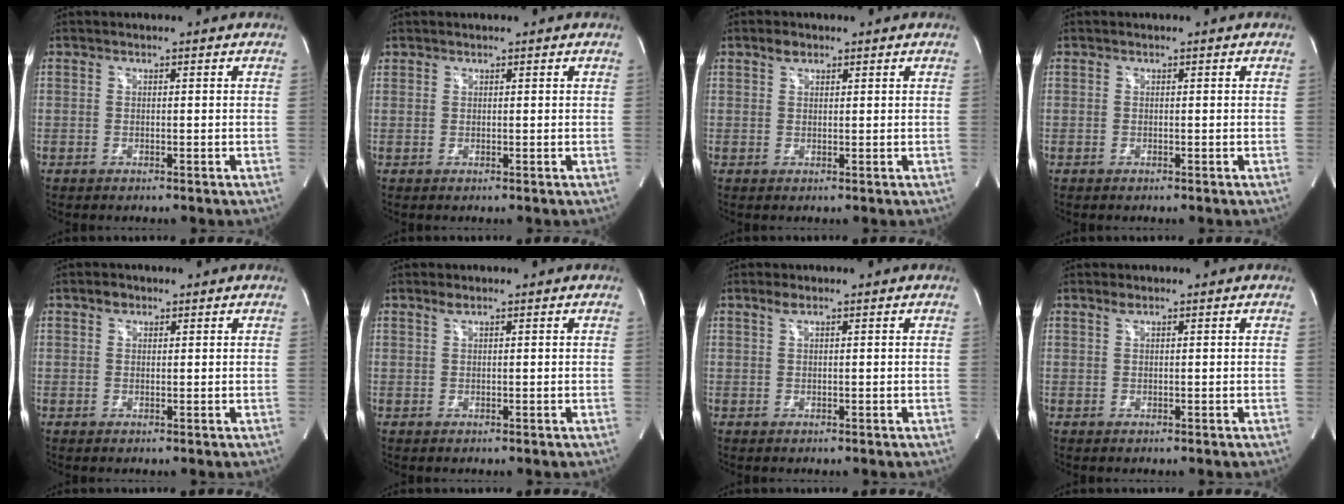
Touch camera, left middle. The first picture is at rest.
{"total": 0.6, "force": [0.5, 0.2, 0.0], "torque": [-0.007, 0.005, 0.010]}
{"total": 1.7, "force": [1.2, 0.9, 0.7], "torque": [-0.019, 0.005, 0.022]}
{"total": 0.0}
{"total": 1.4, "force": [0.9, 1.0, 0.4], "torque": [-0.010, 0.004, 0.014]}
{"total": 0.8, "force": [0.7, 0.0, 0.5], "torque": [-0.016, 0.003, 0.016]}
{"total": 1.1, "force": [0.8, 0.1, 0.8], "torque": [-0.023, 0.006, 0.017]}
{"total": 0.7, "force": [0.6, 0.0, 0.4], "torque": [-0.016, 0.003, 0.014]}